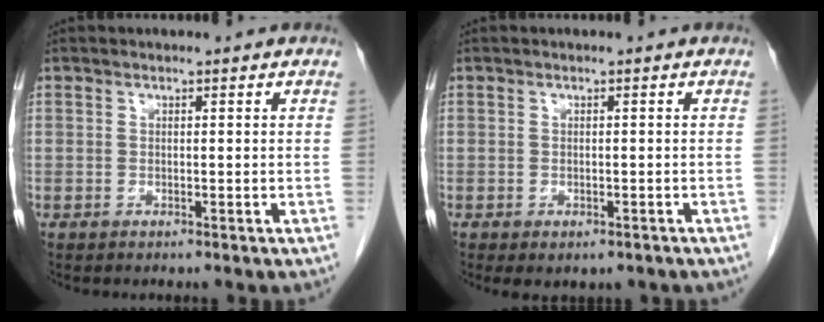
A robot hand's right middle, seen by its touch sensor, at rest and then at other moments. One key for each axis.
{"total": 3.6, "fx": -2.5, "fy": 1.9, "fz": 1.8, "tx": -0.018, "ty": -0.005, "tz": -0.026}